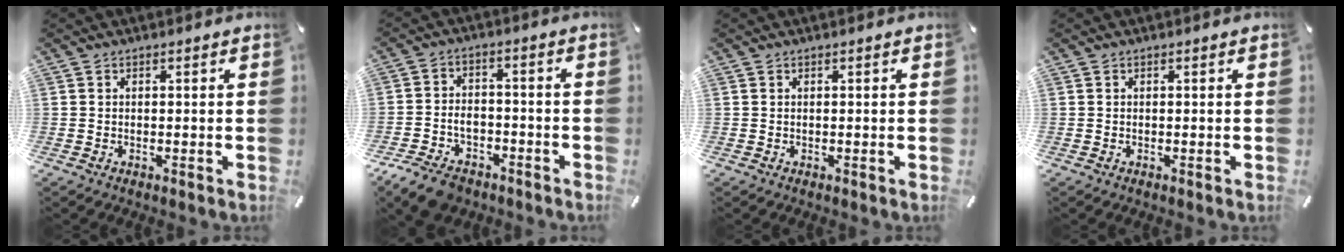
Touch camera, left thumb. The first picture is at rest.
{"total": 7.3, "force": [-4.5, 4.9, 2.8], "torque": [-0.053, 0.033, -0.081]}
{"total": 0.0}
{"total": 0.0}